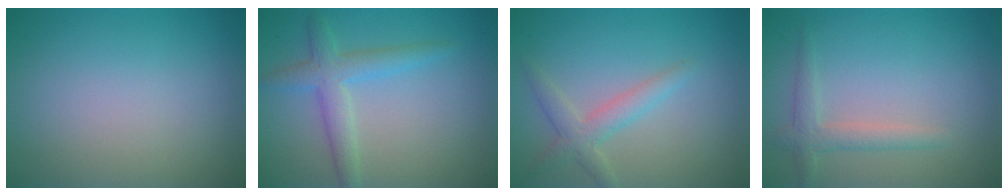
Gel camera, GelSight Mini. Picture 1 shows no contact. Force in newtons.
{"total": 3.3, "press": 3.3, "slide": 0.2}
{"total": 2.5, "press": 2.5, "slide": 0.1}
{"total": 2.1, "press": 2.1, "slide": 0.1}